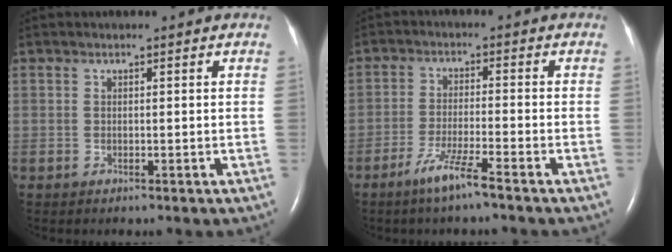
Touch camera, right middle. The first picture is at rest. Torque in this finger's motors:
{"motor_torque": [0.69, -0.66, 0.36, 0.10]}